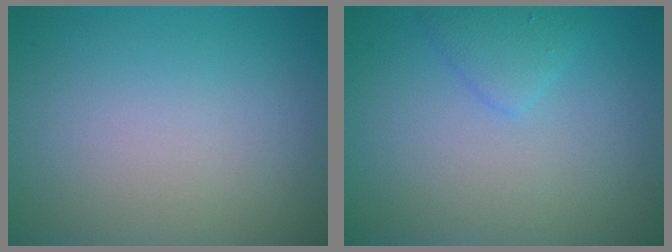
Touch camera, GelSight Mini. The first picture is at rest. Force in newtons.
{"total": 1.7, "press": 1.7, "slide": 0.1}